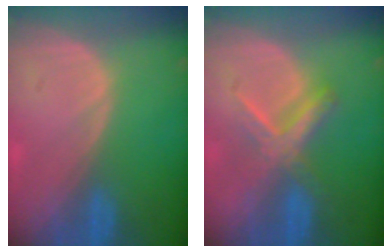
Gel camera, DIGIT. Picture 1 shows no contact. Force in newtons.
{"total": 5.5, "press": 5.4, "slide": 1.0}